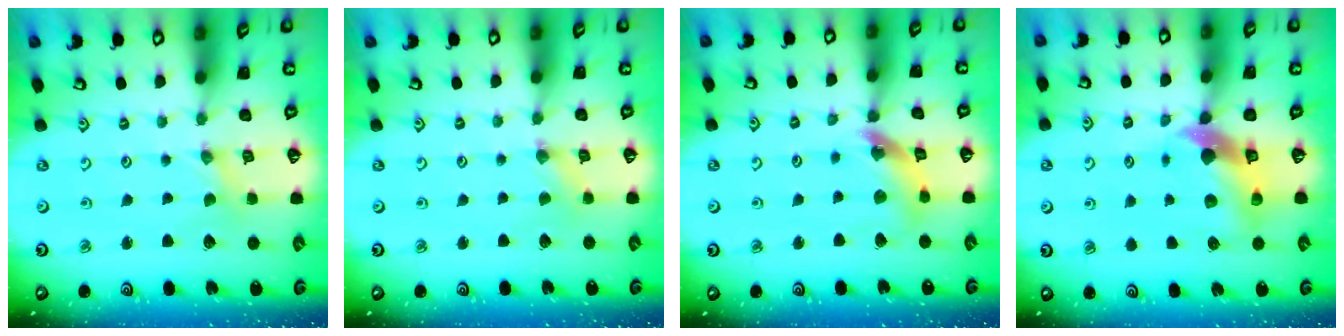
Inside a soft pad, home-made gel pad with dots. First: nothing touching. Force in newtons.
{"total": 0.6, "press": 0.6, "slide": 0.2}
{"total": 11.8, "press": 11.7, "slide": 1.4}
{"total": 10.4, "press": 10.3, "slide": 1.6}